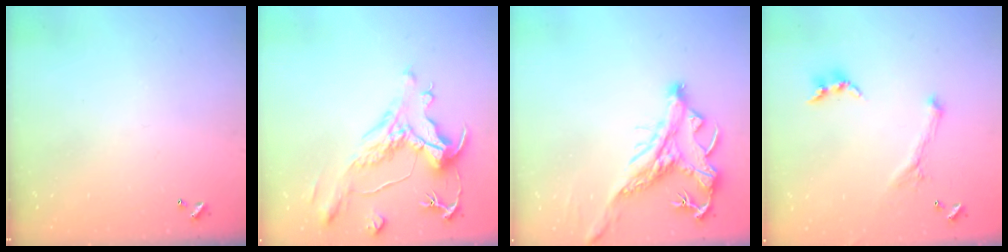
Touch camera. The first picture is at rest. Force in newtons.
{"total": 1.6, "press": 0.6, "slide": 1.5}
{"total": 2.9, "press": 2.5, "slide": 1.4}
{"total": 1.6, "press": 1.5, "slide": 0.4}